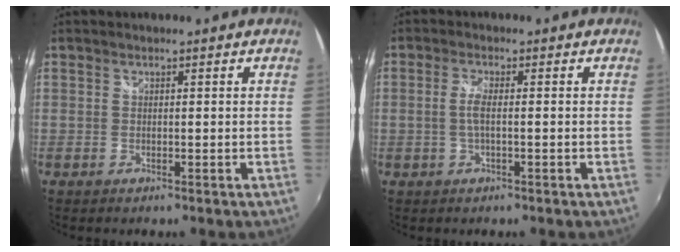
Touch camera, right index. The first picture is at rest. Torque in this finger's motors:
{"motor_torque": [0.84, 0.81, 0.20, 0.03]}